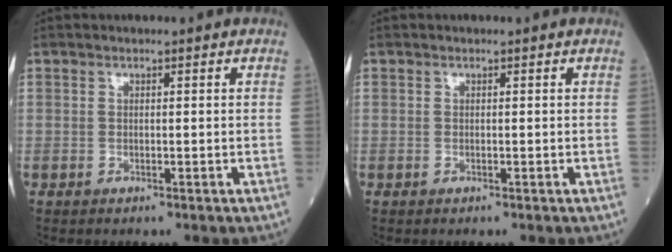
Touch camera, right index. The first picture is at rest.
{"total": 0.0}